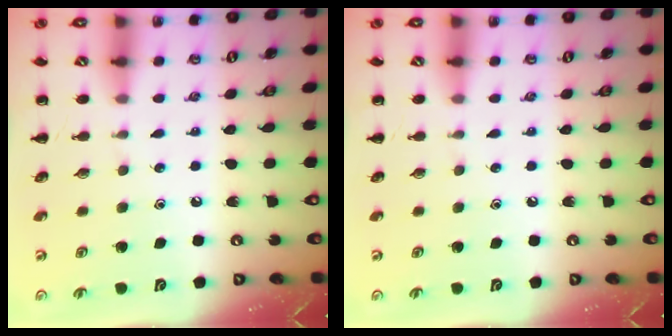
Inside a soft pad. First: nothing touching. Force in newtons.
{"total": 0.0}